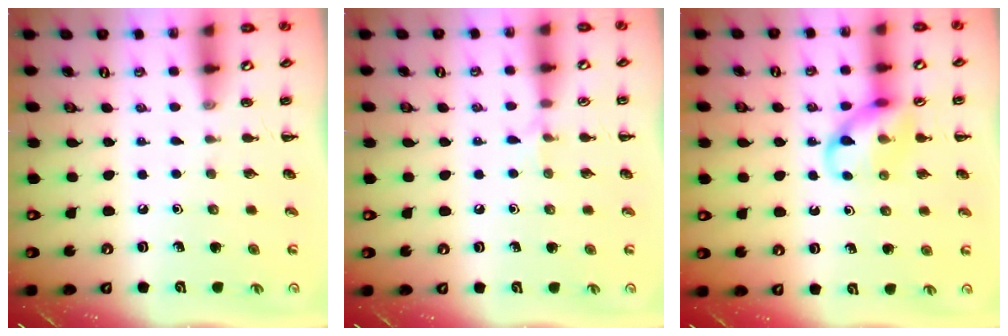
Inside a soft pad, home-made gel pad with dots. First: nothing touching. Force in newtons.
{"total": 4.1, "press": 3.8, "slide": 1.4}
{"total": 11.1, "press": 11.0, "slide": 1.3}